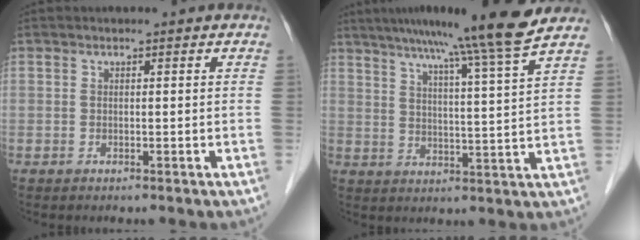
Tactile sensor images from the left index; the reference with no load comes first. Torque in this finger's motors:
{"motor_torque": [1.03, -1.10, 0.75, 0.21]}